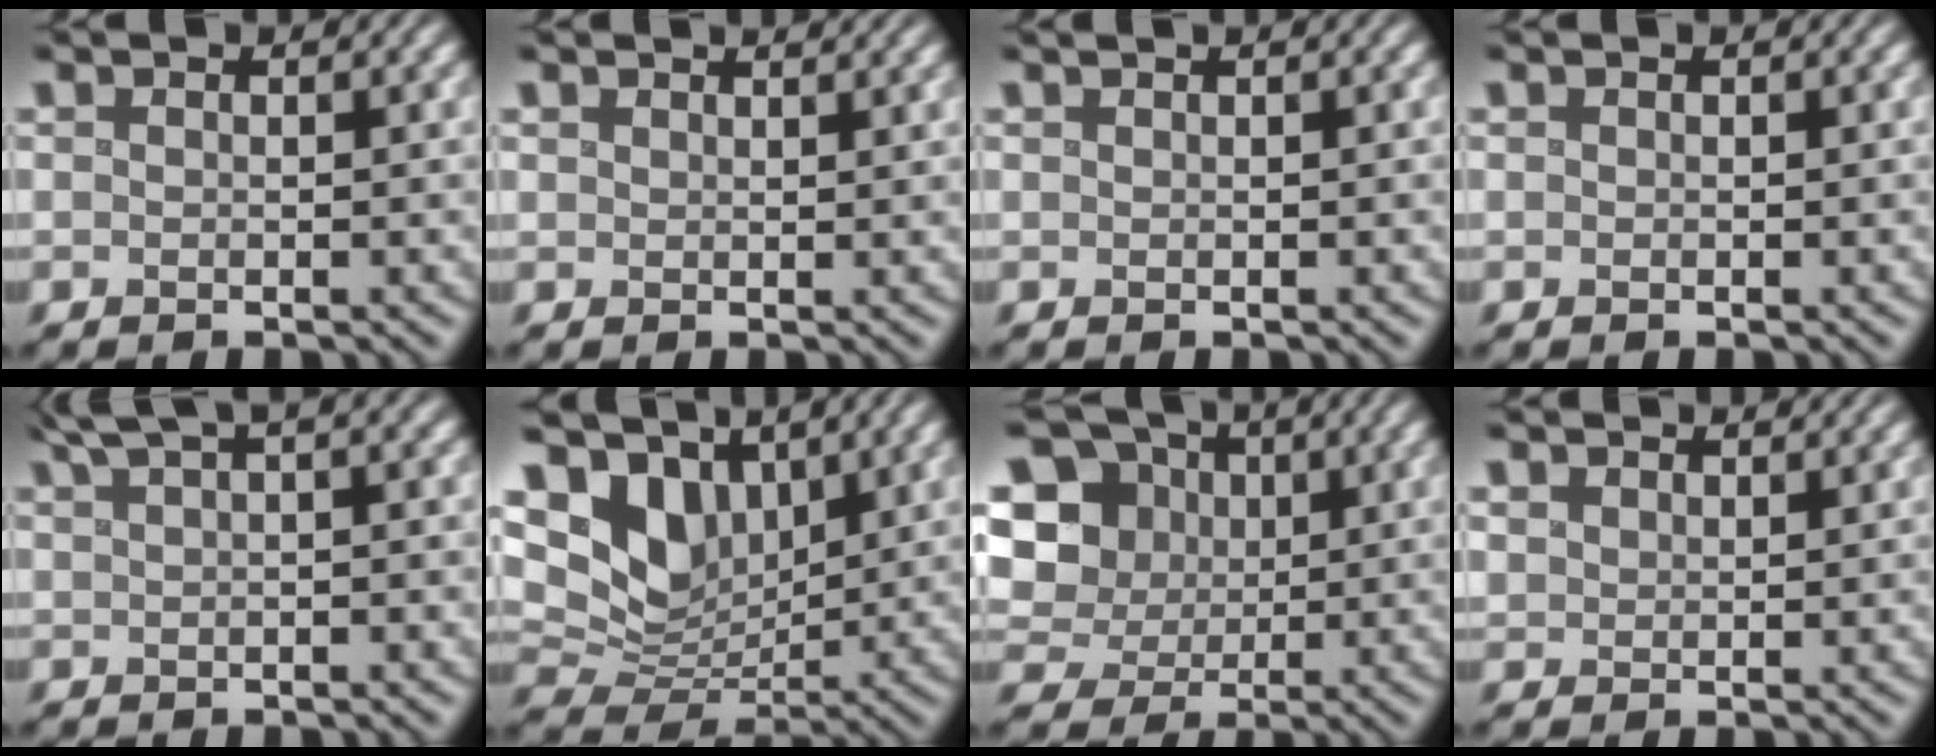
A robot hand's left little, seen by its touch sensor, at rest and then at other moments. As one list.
[{"total": 1.7, "force": [1.6, 0.3, 0.4], "torque": [-0.011, 0.001, 0.023]}, {"total": 0.6, "force": [0.5, 0.1, 0.3], "torque": [-0.007, 0.006, 0.008]}, {"total": 0.0}, {"total": 4.5, "force": [2.5, 1.3, 3.5], "torque": [-0.053, 0.020, 0.037]}, {"total": 8.5, "force": [4.0, 5.9, 4.7], "torque": [-0.110, -0.003, 0.069]}, {"total": 11.5, "force": [3.5, 9.9, 4.9], "torque": [-0.117, 0.023, 0.056]}, {"total": 2.5, "force": [2.2, 1.1, 0.6], "torque": [-0.023, 0.005, 0.041]}]